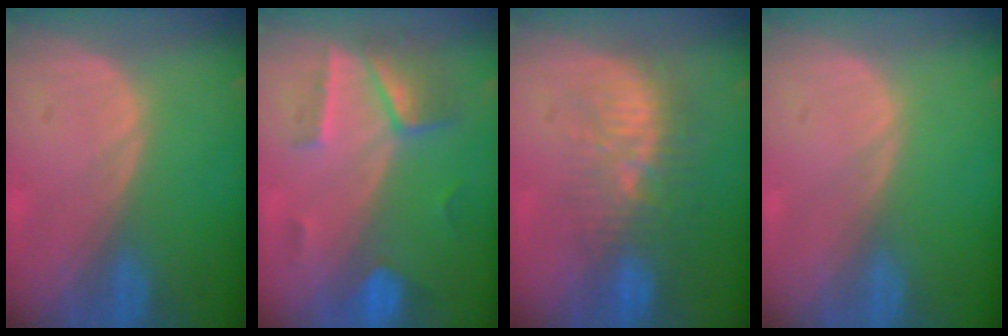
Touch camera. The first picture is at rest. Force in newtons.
{"total": 7.3, "press": 6.4, "slide": 3.5}
{"total": 9.4, "press": 8.8, "slide": 3.4}
{"total": 0.0}